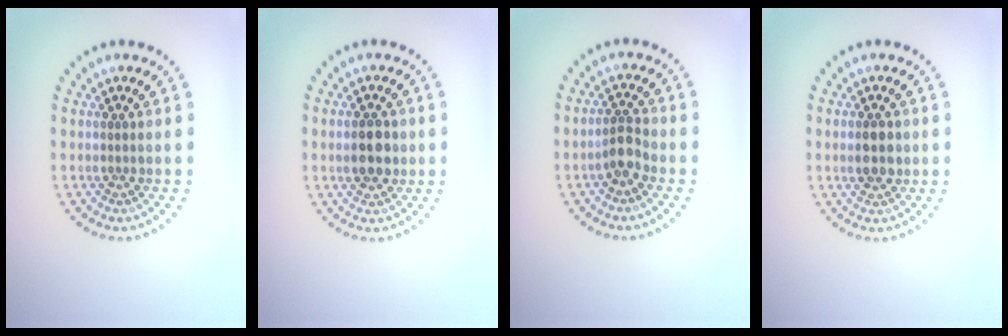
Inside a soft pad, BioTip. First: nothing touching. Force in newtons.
{"total": 3.3, "press": 3.3, "slide": 0.1}
{"total": 2.2, "press": 1.8, "slide": 1.1}
{"total": 2.4, "press": 2.4, "slide": 0.1}